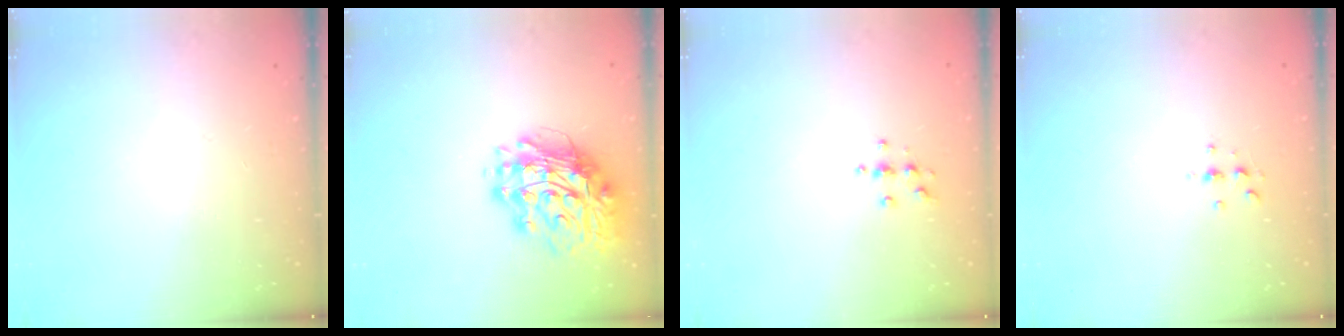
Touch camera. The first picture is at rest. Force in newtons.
{"total": 16.0, "press": 15.9, "slide": 2.1}
{"total": 3.9, "press": 3.8, "slide": 0.4}
{"total": 3.3, "press": 3.2, "slide": 0.4}